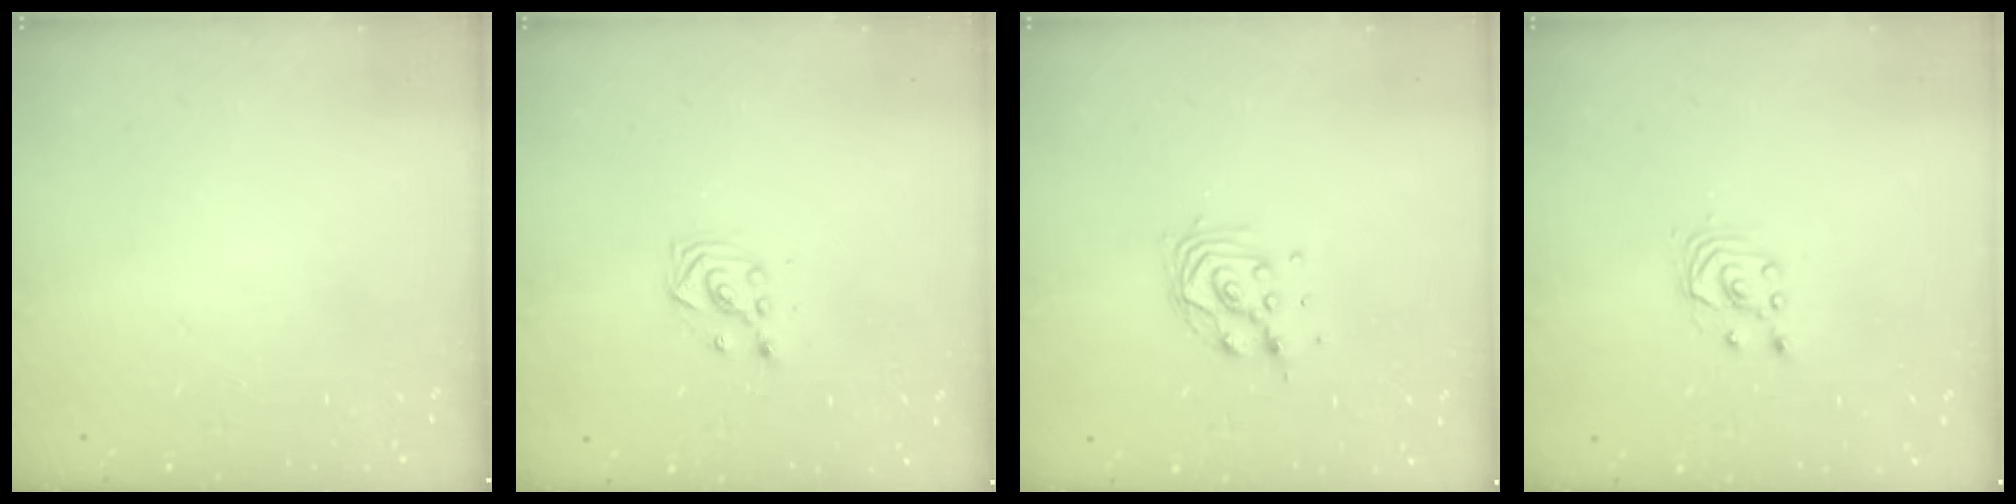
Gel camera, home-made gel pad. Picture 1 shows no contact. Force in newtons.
{"total": 2.9, "press": 2.9, "slide": 0.3}
{"total": 9.3, "press": 9.2, "slide": 1.3}
{"total": 2.5, "press": 2.5, "slide": 0.2}